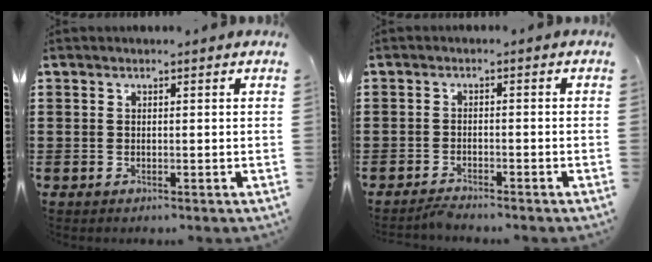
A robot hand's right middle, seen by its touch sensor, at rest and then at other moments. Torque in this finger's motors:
{"motor_torque": [-0.89, 0.92, -0.03, -0.01]}